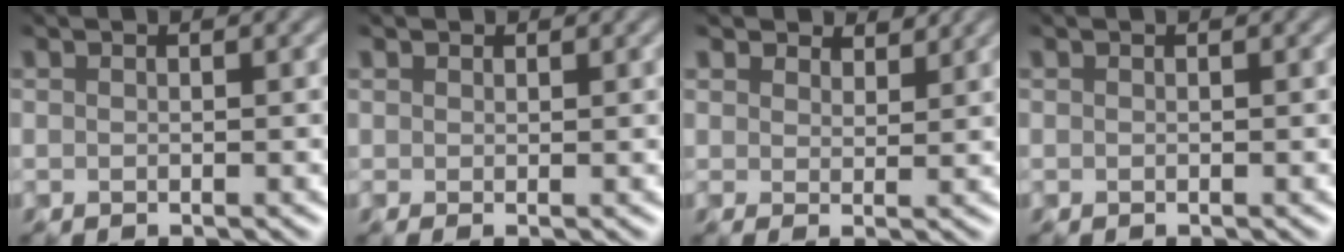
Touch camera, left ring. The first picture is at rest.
{"total": 0.6, "force": [0.4, 0.4, 0.2], "torque": [-0.001, 0.001, 0.004]}
{"total": 2.9, "force": [2.5, 1.2, 0.8], "torque": [-0.018, -0.001, 0.033]}
{"total": 0.0}